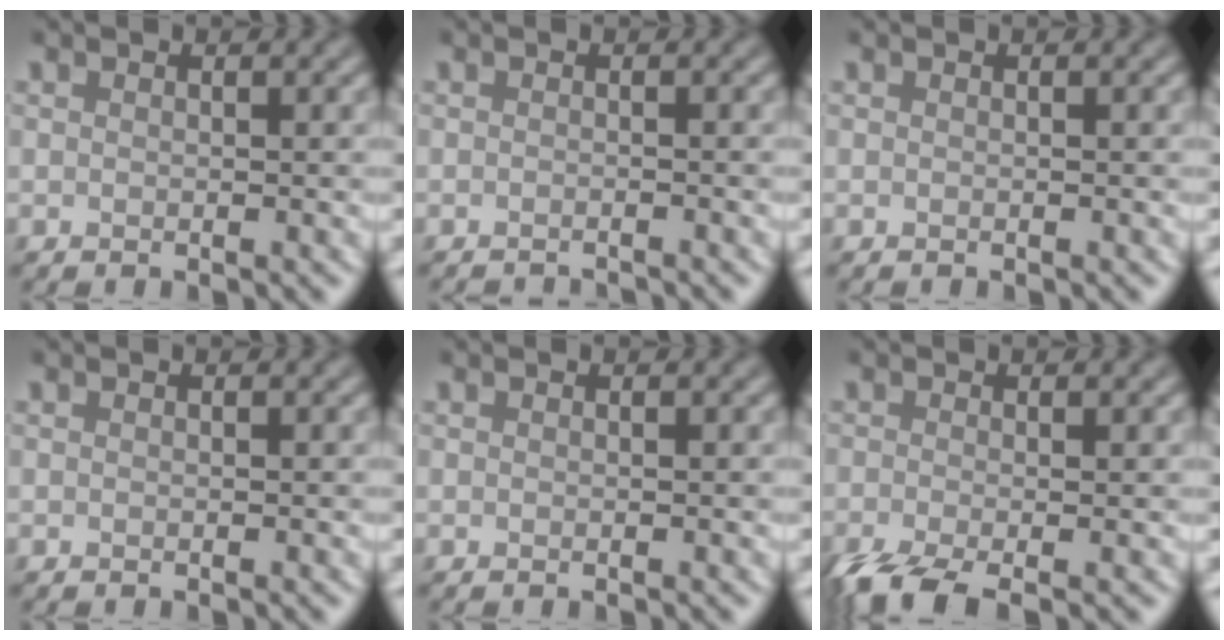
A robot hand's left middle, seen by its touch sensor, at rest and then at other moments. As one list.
[{"total": 2.1, "force": [-2.0, 0.2, 0.4], "torque": [0.006, -0.007, -0.028]}, {"total": 0.0}, {"total": 0.0}, {"total": 0.0}, {"total": 4.1, "force": [-2.5, 1.1, 3.0], "torque": [-0.054, -0.012, -0.054]}]